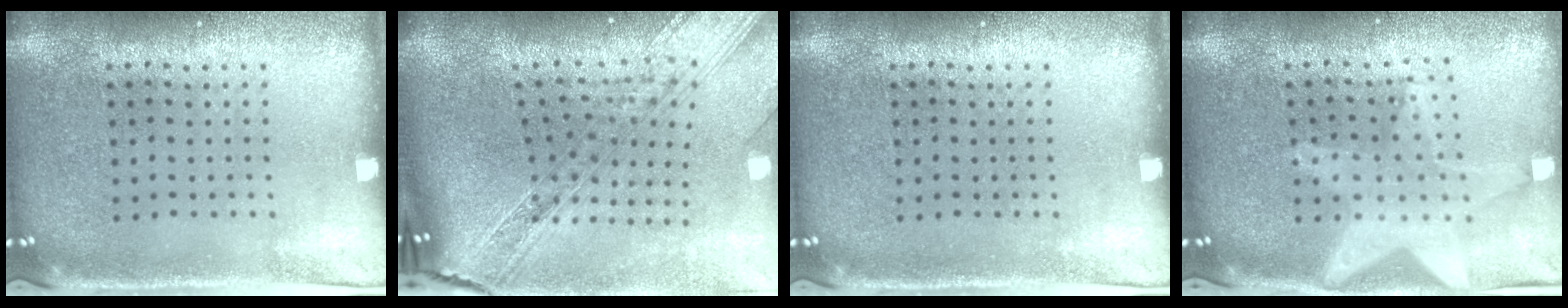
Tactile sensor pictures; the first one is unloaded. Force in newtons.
{"total": 3.2, "press": 2.4, "slide": 2.1}
{"total": 0.0}
{"total": 1.8, "press": 1.6, "slide": 0.8}